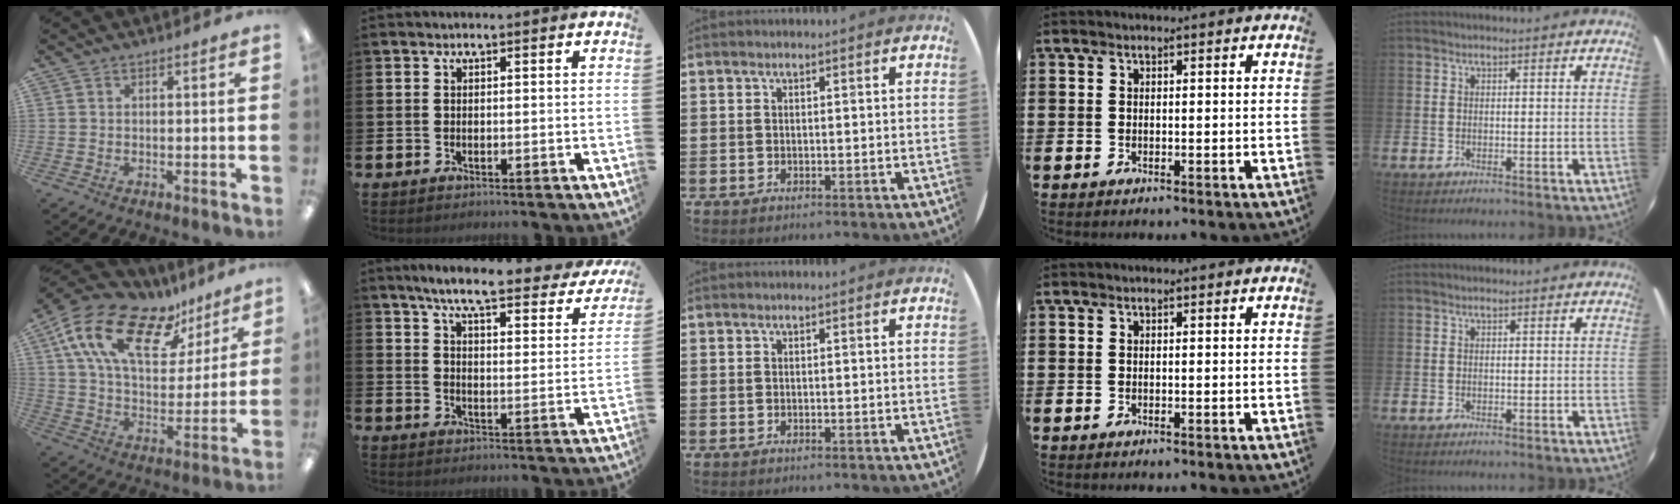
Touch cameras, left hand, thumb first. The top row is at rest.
{"thumb": {"total": 20.9, "force": [12.7, 10.1, 13.1], "torque": [-0.250, -0.059, 0.225]}, "index": {"total": 6.9, "force": [5.9, 0.8, 3.5], "torque": [-0.087, -0.038, 0.093]}}